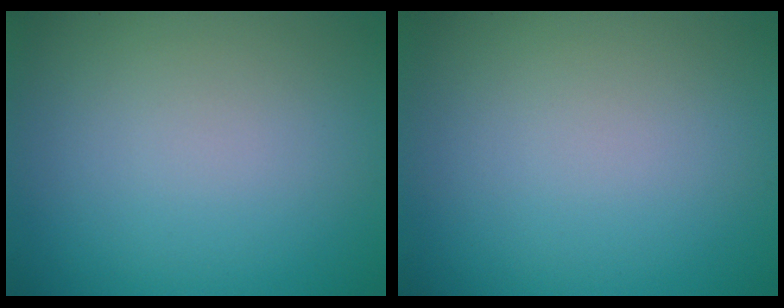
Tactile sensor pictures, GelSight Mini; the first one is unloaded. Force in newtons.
{"total": 0.0}